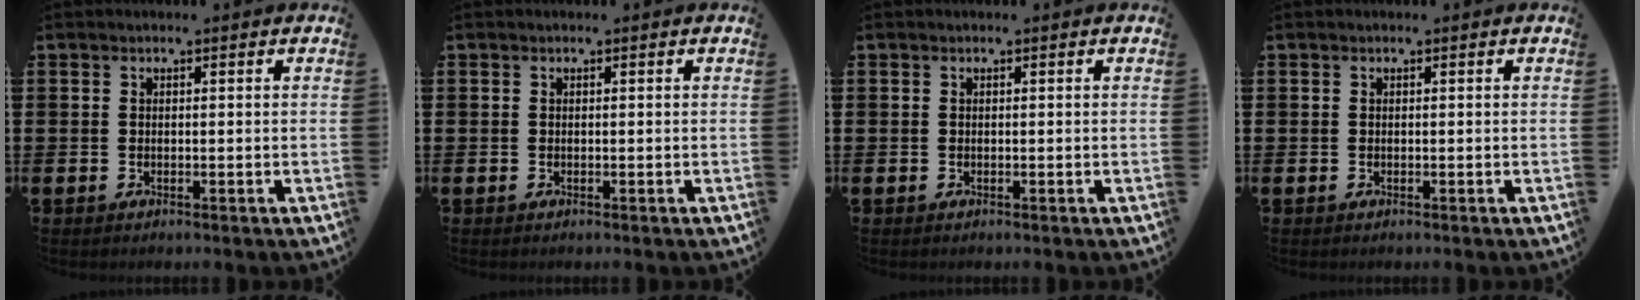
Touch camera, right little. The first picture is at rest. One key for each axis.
{"total": 0.0}
{"total": 0.0}
{"total": 0.0}